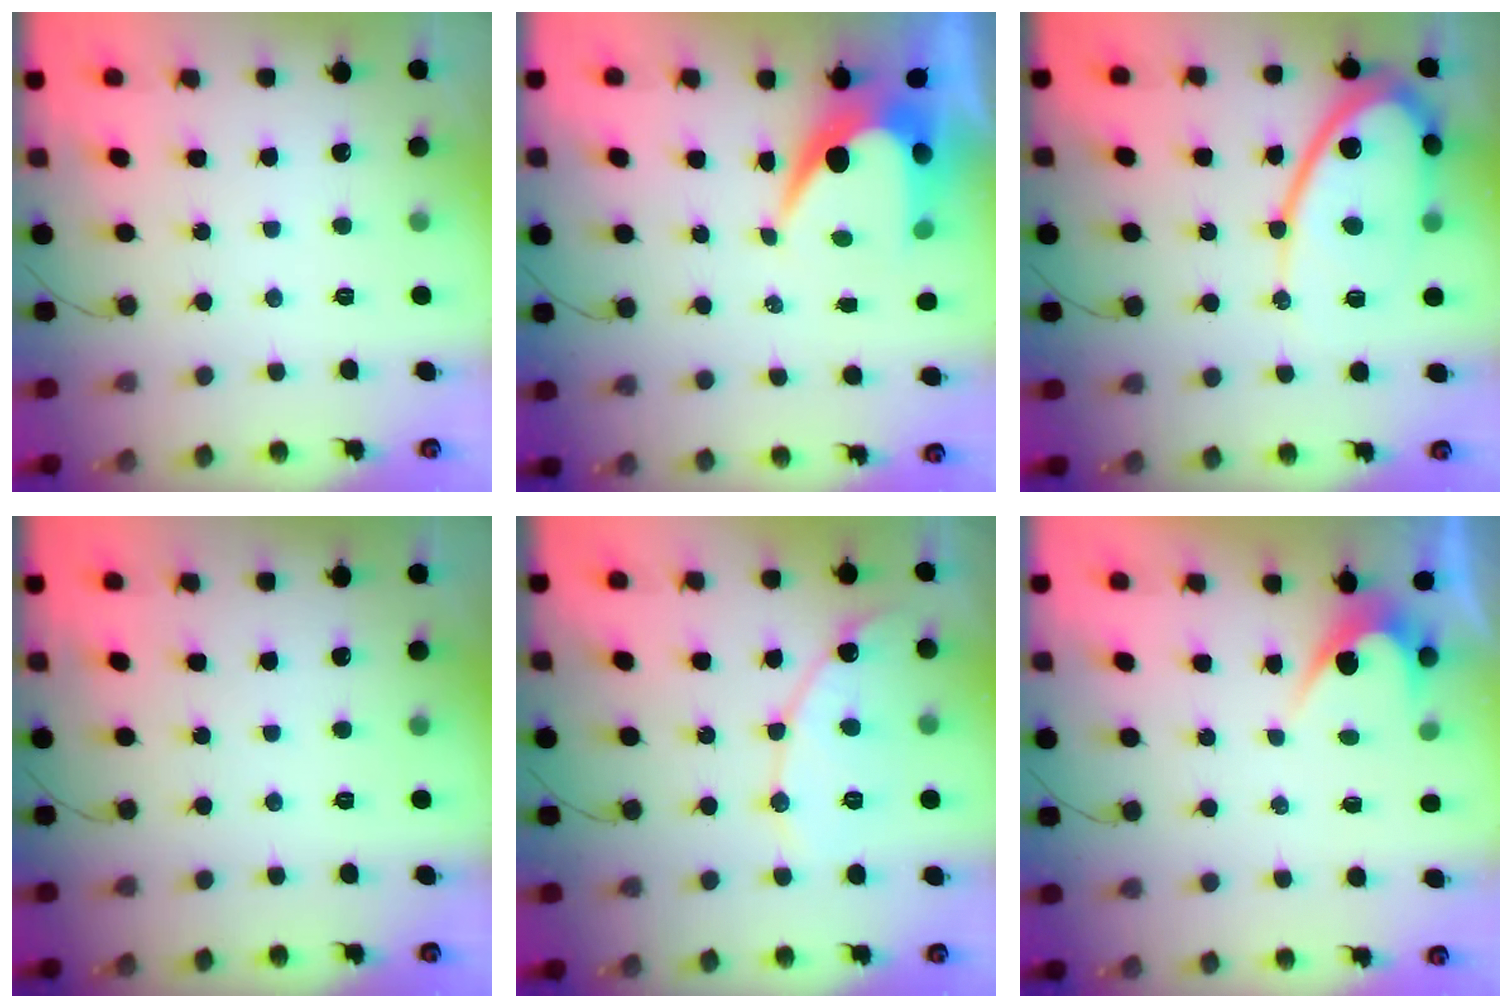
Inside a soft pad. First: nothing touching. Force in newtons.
{"total": 7.9, "press": 7.8, "slide": 0.8}
{"total": 15.4, "press": 15.3, "slide": 1.3}
{"total": 0.0}
{"total": 10.8, "press": 10.8, "slide": 0.7}
{"total": 3.0, "press": 3.0, "slide": 0.2}